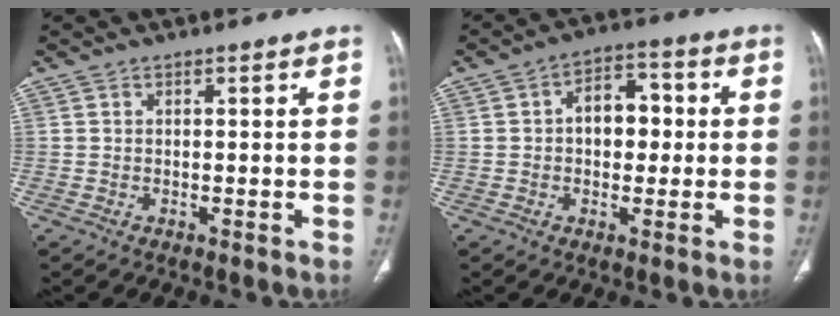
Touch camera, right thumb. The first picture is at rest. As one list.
[{"total": 8.5, "force": [0.6, 5.9, 6.1], "torque": [-0.060, 0.023, 0.003]}]